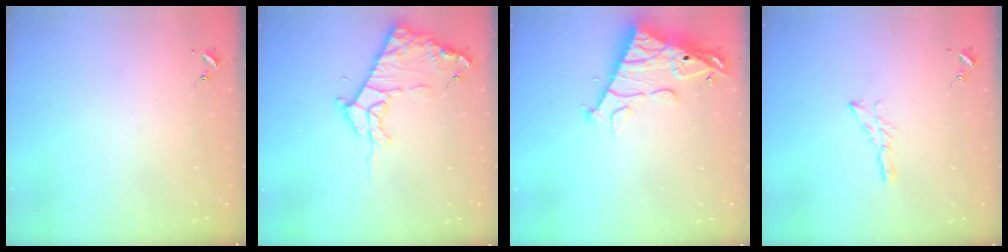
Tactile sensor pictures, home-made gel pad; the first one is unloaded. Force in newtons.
{"total": 12.0, "press": 12.0, "slide": 1.2}
{"total": 15.6, "press": 15.5, "slide": 1.5}
{"total": 5.8, "press": 5.7, "slide": 0.6}